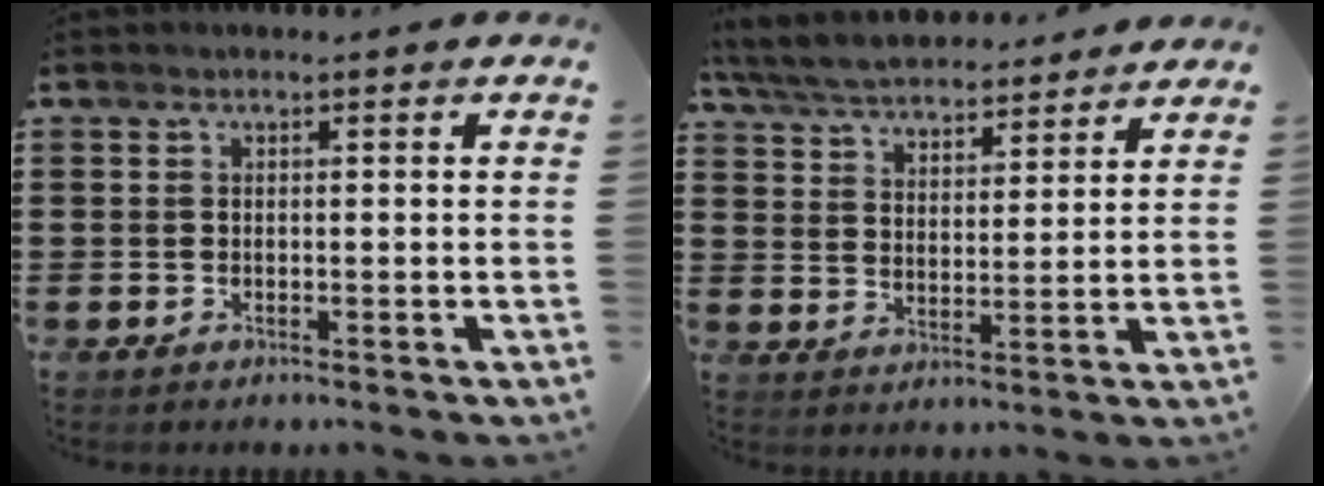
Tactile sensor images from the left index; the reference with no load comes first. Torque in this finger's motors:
{"motor_torque": [1.51, -0.63, 0.36, 0.10]}